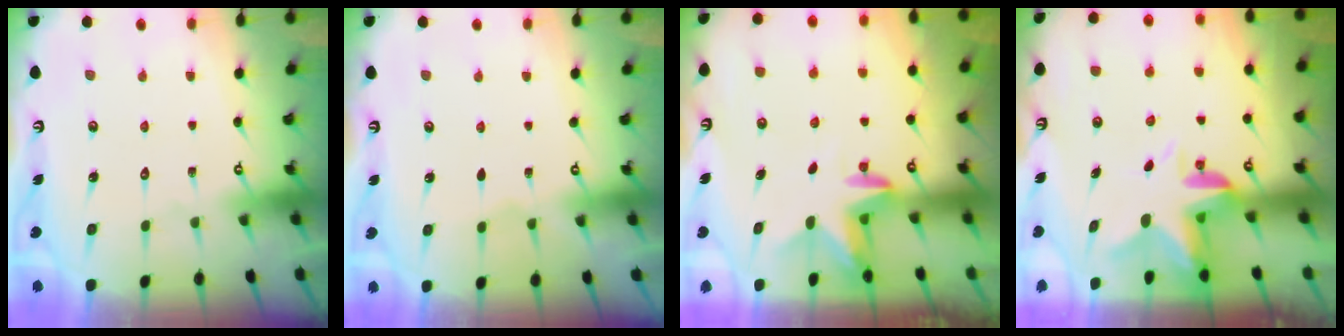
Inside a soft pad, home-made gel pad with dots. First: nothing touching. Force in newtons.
{"total": 3.8, "press": 2.9, "slide": 2.4}
{"total": 2.7, "press": 2.7, "slide": 0.2}
{"total": 4.6, "press": 4.6, "slide": 0.6}